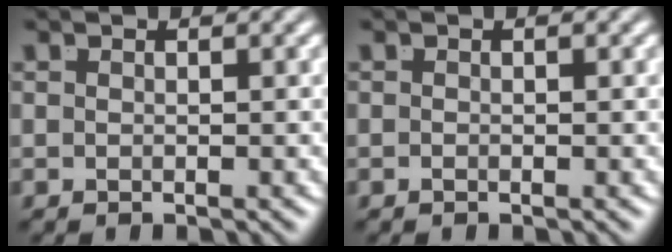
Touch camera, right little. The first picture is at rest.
{"total": 0.5, "force": [-0.3, -0.5, 0.2], "torque": [0.000, -0.004, -0.002]}